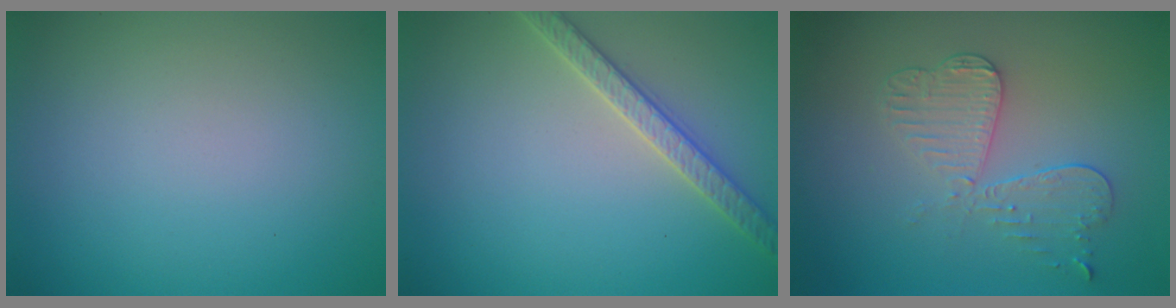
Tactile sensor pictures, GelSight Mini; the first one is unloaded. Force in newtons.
{"total": 2.8, "press": 2.8, "slide": 0.4}
{"total": 3.7, "press": 3.3, "slide": 1.8}